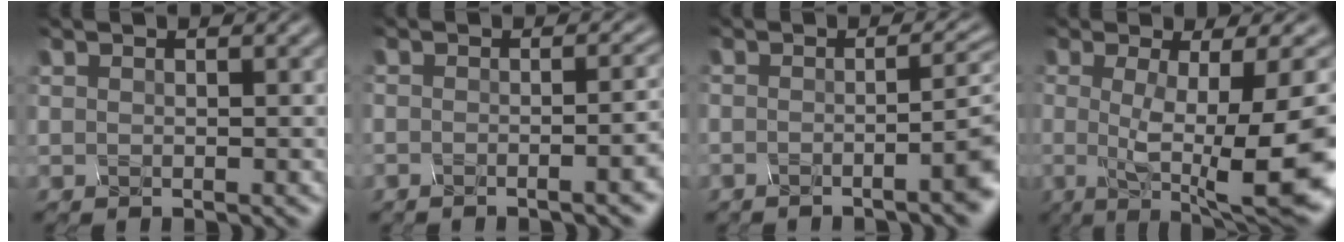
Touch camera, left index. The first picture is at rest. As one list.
[{"total": 5.2, "force": [-1.2, 2.4, 4.4], "torque": [-0.006, 0.028, -0.029]}, {"total": 6.1, "force": [-1.7, 2.0, 5.5], "torque": [-0.030, 0.013, -0.029]}, {"total": 12.7, "force": [-2.5, 2.6, 12.2], "torque": [-0.176, -0.001, -0.022]}]